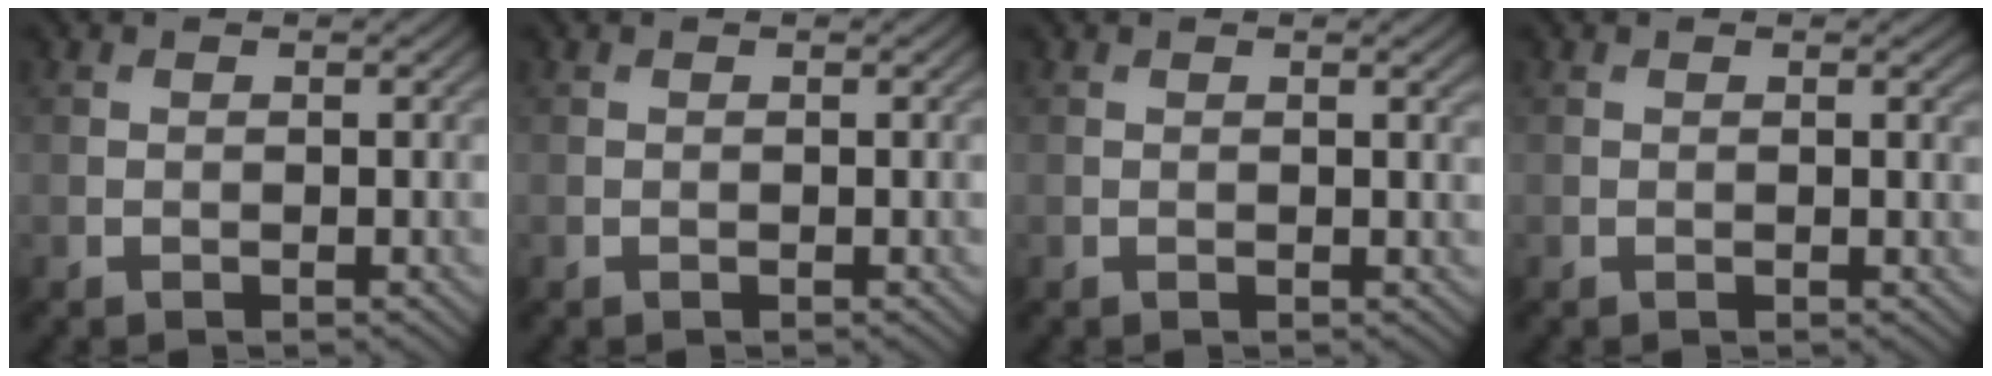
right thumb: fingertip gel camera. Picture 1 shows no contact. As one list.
[{"total": 0.0}, {"total": 1.0, "force": [0.4, 0.1, 0.9], "torque": [-0.013, 0.000, 0.005]}, {"total": 0.5, "force": [0.2, 0.1, 0.5], "torque": [-0.006, -0.002, 0.001]}]